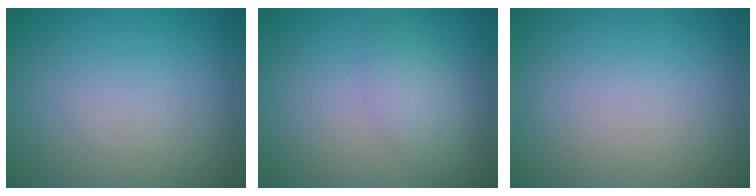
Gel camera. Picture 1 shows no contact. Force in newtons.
{"total": 2.4, "press": 2.4, "slide": 0.0}
{"total": 0.0}